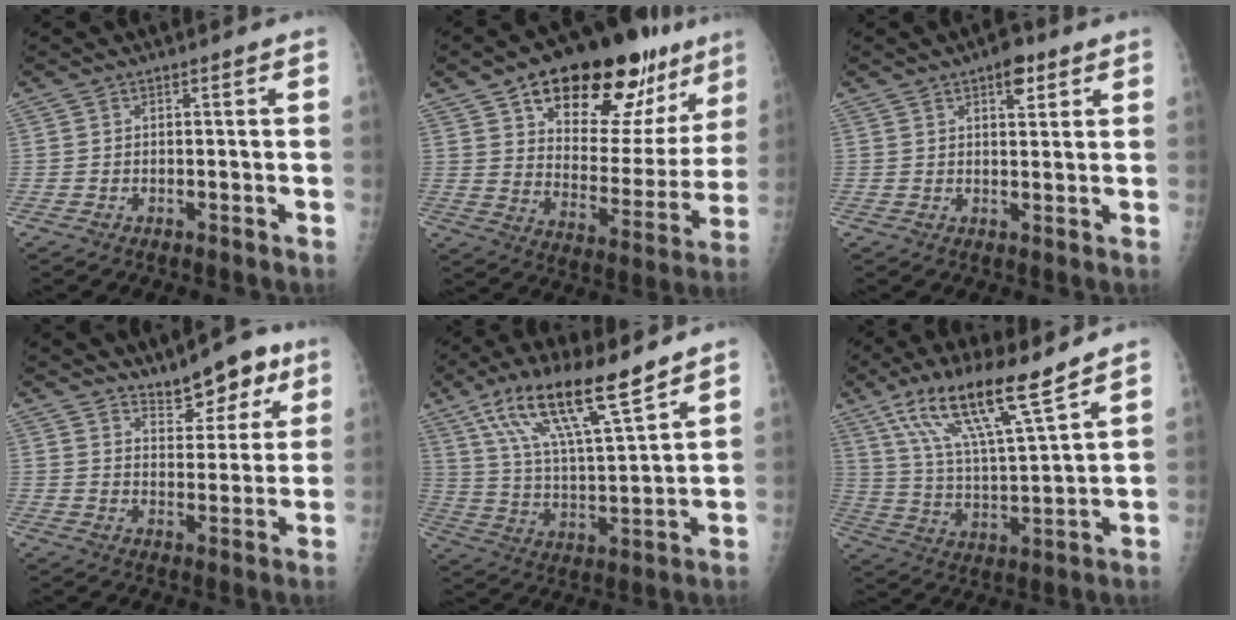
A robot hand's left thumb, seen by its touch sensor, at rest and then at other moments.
{"total": 27.3, "force": [16.5, 12.9, 17.6], "torque": [-0.207, -0.046, 0.244]}
{"total": 4.5, "force": [2.6, 2.1, 3.0], "torque": [-0.027, -0.010, 0.033]}
{"total": 9.4, "force": [6.5, 4.4, 5.1], "torque": [-0.040, -0.036, 0.100]}
{"total": 17.7, "force": [11.6, 3.7, 12.8], "torque": [-0.217, -0.049, 0.218]}
{"total": 17.1, "force": [11.4, 2.5, 12.5], "torque": [-0.217, -0.054, 0.215]}